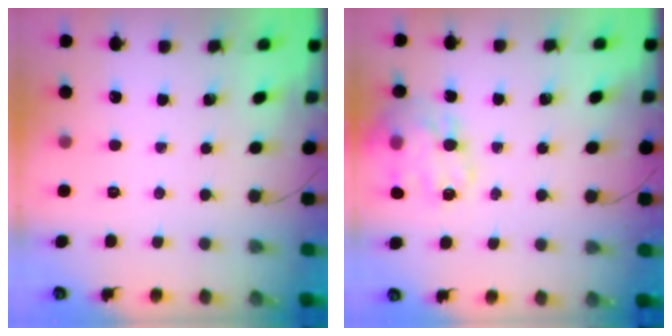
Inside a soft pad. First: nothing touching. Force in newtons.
{"total": 18.1, "press": 17.8, "slide": 2.8}